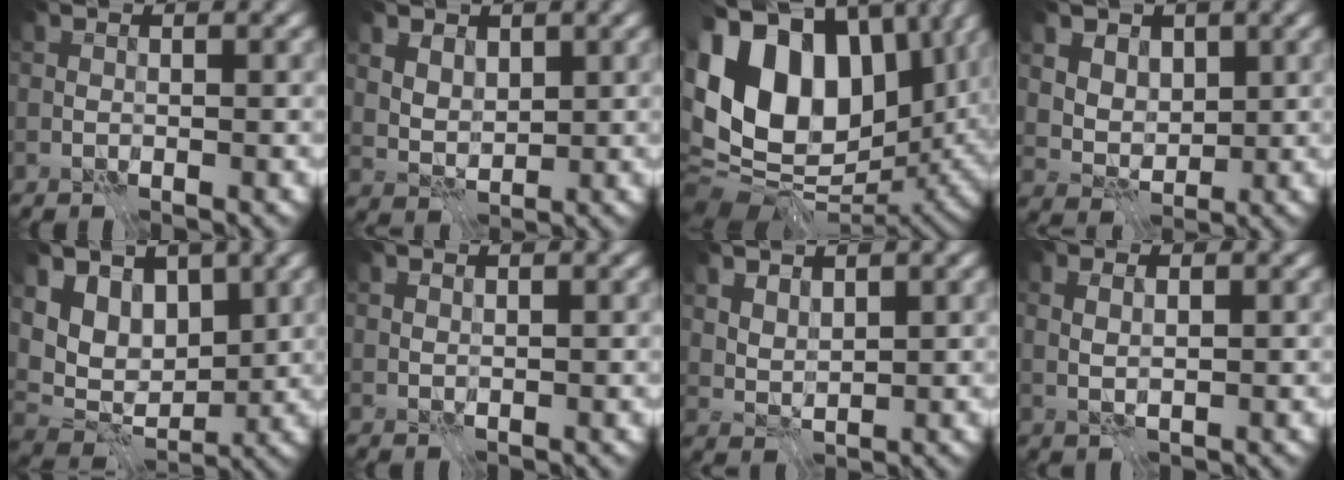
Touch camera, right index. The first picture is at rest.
{"total": 3.8, "force": [2.3, 2.3, 1.9], "torque": [-0.047, 0.002, 0.056]}
{"total": 16.7, "force": [3.1, 11.8, 11.5], "torque": [-0.214, 0.036, 0.052]}
{"total": 5.4, "force": [2.8, 4.0, 2.2], "torque": [-0.050, -0.001, 0.053]}
{"total": 6.2, "force": [3.3, 3.9, 3.4], "torque": [-0.058, -0.001, 0.055]}
{"total": 0.7, "force": [0.7, -0.1, 0.0], "torque": [-0.002, 0.002, 0.017]}
{"total": 2.4, "force": [1.9, 1.0, 1.0], "torque": [-0.023, -0.005, 0.050]}
{"total": 1.5, "force": [0.6, 0.4, 1.3], "torque": [-0.027, 0.001, 0.016]}